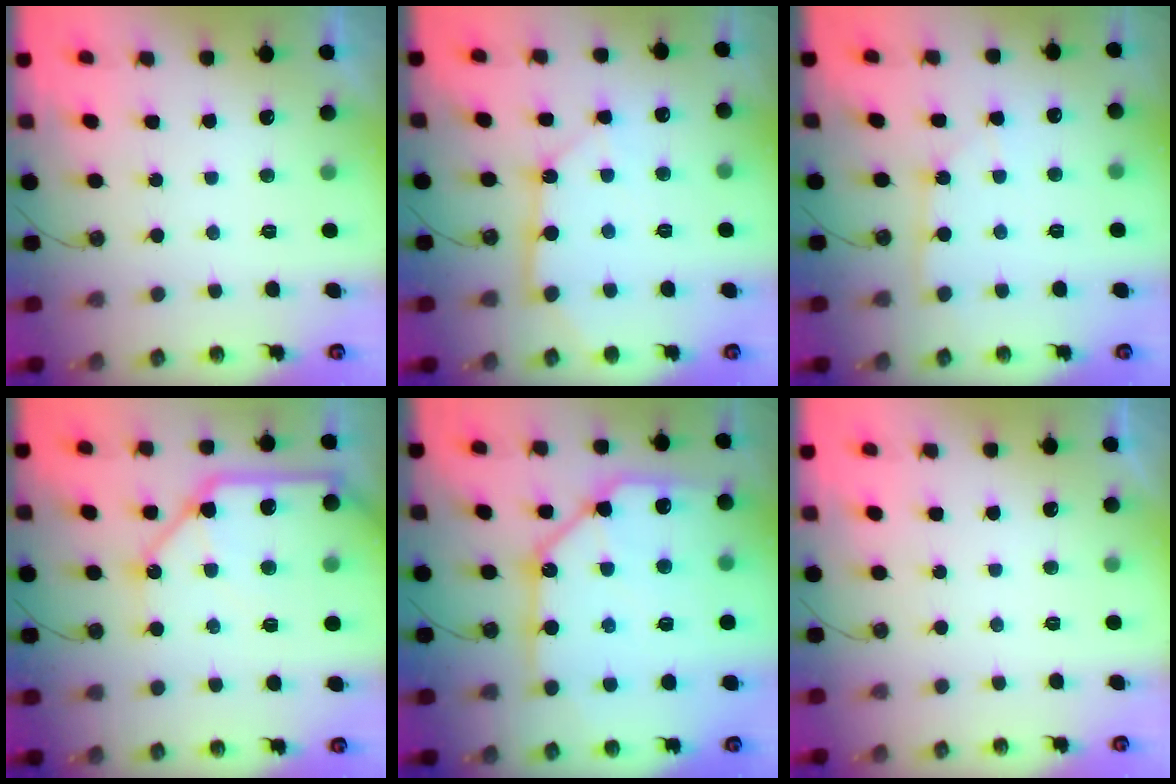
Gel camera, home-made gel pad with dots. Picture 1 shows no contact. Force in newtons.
{"total": 11.3, "press": 11.2, "slide": 1.2}
{"total": 5.1, "press": 5.1, "slide": 0.6}
{"total": 18.4, "press": 18.3, "slide": 2.1}
{"total": 19.6, "press": 19.4, "slide": 2.4}
{"total": 0.0}